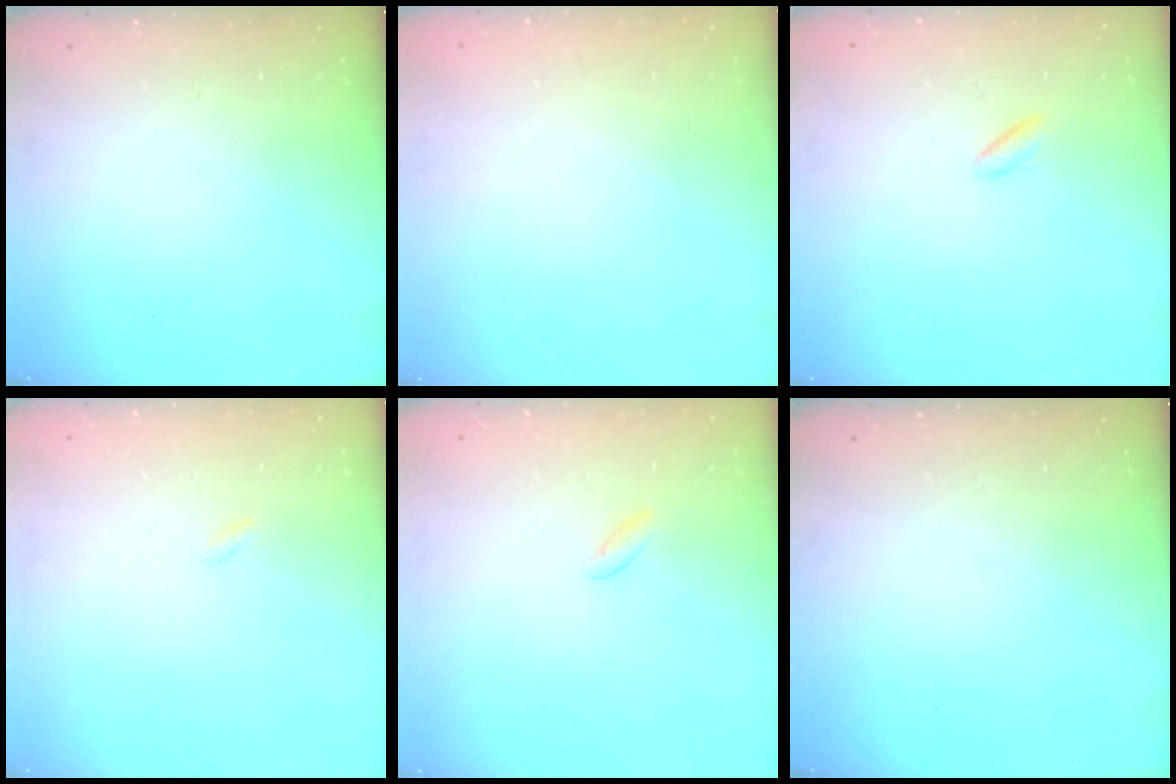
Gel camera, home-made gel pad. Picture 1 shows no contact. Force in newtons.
{"total": 2.2, "press": 2.2, "slide": 0.1}
{"total": 1.8, "press": 1.6, "slide": 0.9}
{"total": 0.0}
{"total": 1.5, "press": 1.2, "slide": 0.9}
{"total": 0.0}